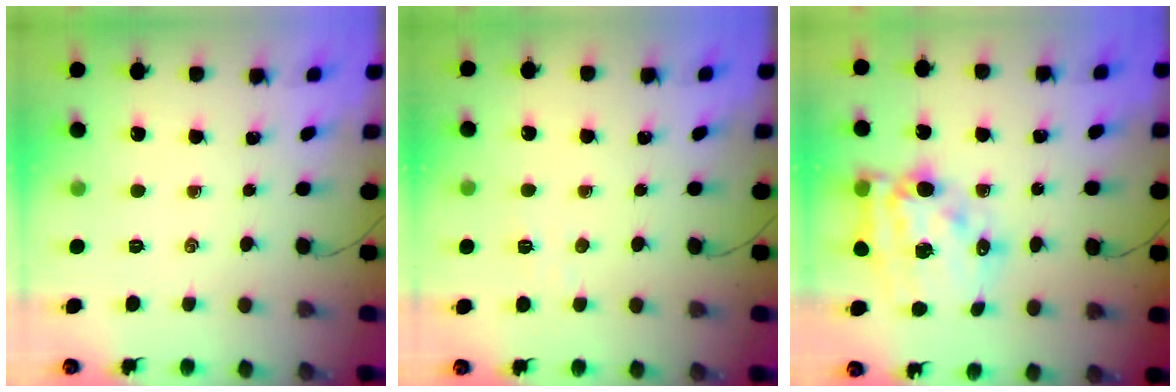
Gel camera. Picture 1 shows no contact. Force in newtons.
{"total": 2.6, "press": 2.5, "slide": 0.8}
{"total": 17.3, "press": 16.8, "slide": 3.8}